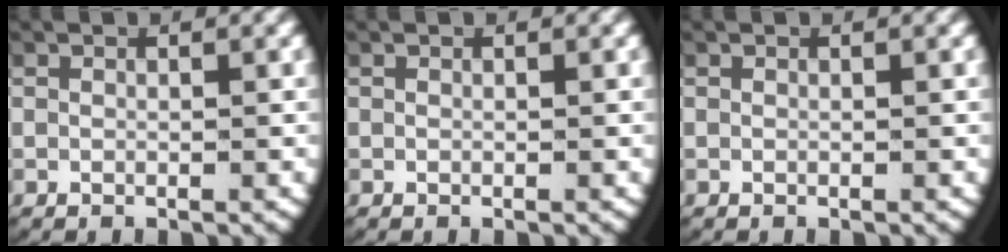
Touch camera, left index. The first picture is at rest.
{"total": 0.0}
{"total": 0.0}